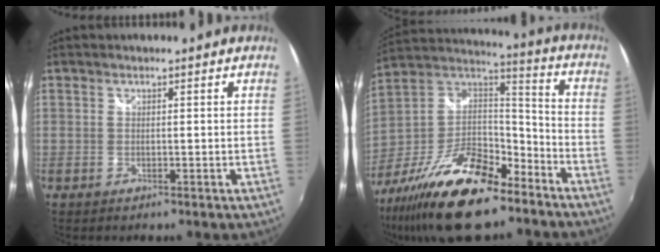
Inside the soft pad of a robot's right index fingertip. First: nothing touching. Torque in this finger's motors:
{"motor_torque": [0.37, 0.33, 0.02, -0.06]}